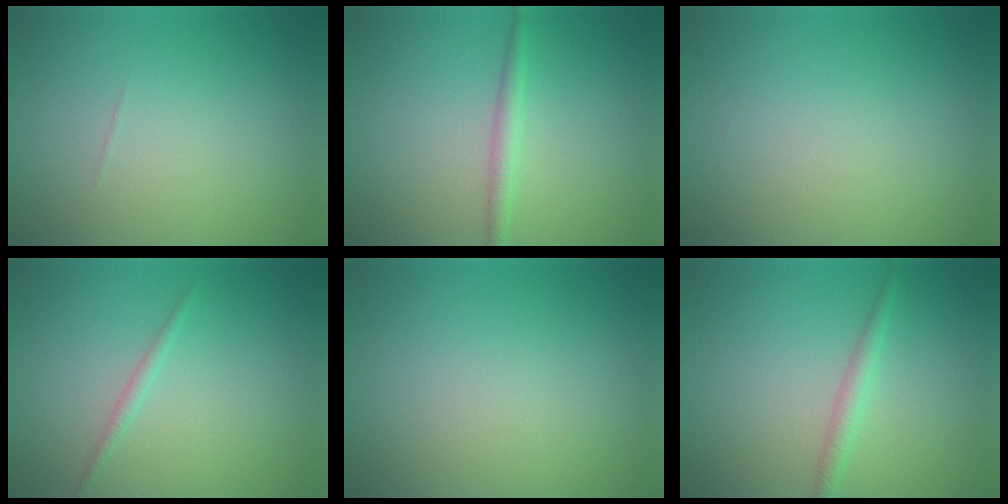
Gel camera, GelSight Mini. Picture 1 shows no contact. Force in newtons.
{"total": 1.7, "press": 1.7, "slide": 0.1}
{"total": 0.0}
{"total": 0.9, "press": 0.9, "slide": 0.0}
{"total": 0.0}
{"total": 1.6, "press": 1.6, "slide": 0.1}